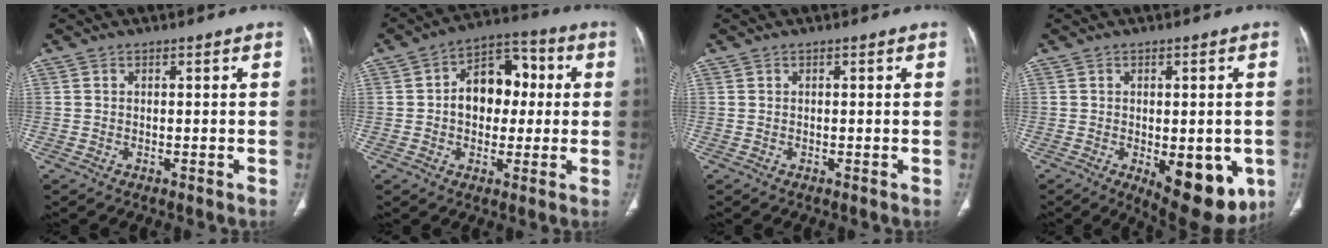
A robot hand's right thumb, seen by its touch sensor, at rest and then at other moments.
{"total": 12.1, "force": [0.9, 8.5, 8.5], "torque": [-0.086, 0.028, 0.007]}
{"total": 0.0}
{"total": 13.2, "force": [-4.0, 6.1, 11.0], "torque": [-0.119, -0.012, -0.037]}